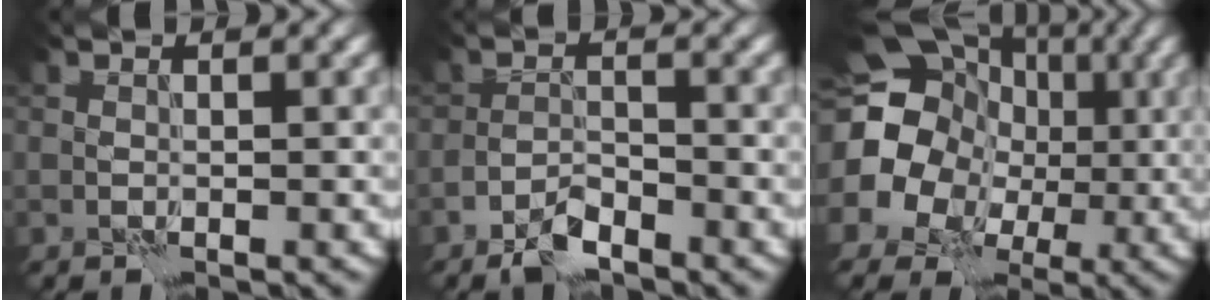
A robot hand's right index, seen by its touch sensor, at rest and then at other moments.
{"total": 2.7, "force": [-2.1, 0.9, 1.4], "torque": [-0.027, 0.005, -0.045]}
{"total": 15.9, "force": [1.8, 14.2, 7.1], "torque": [-0.168, 0.015, 0.019]}